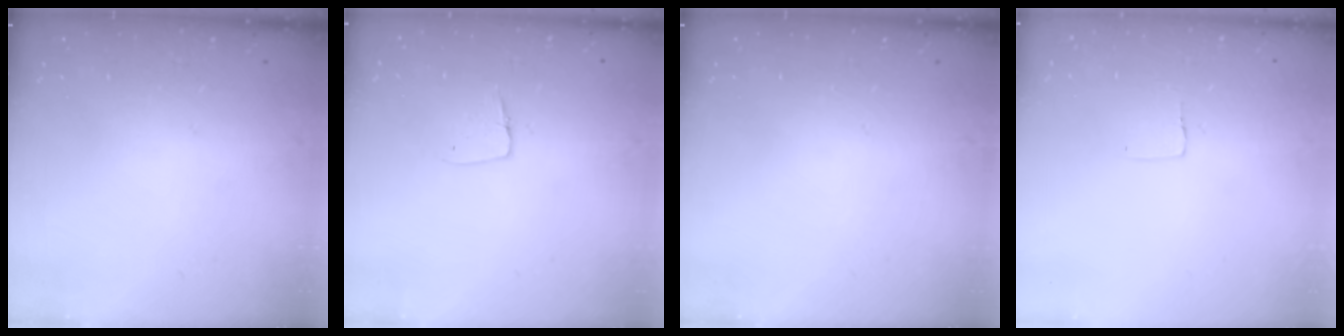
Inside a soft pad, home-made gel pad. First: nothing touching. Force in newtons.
{"total": 4.6, "press": 4.6, "slide": 0.4}
{"total": 0.0}
{"total": 3.8, "press": 3.8, "slide": 0.1}